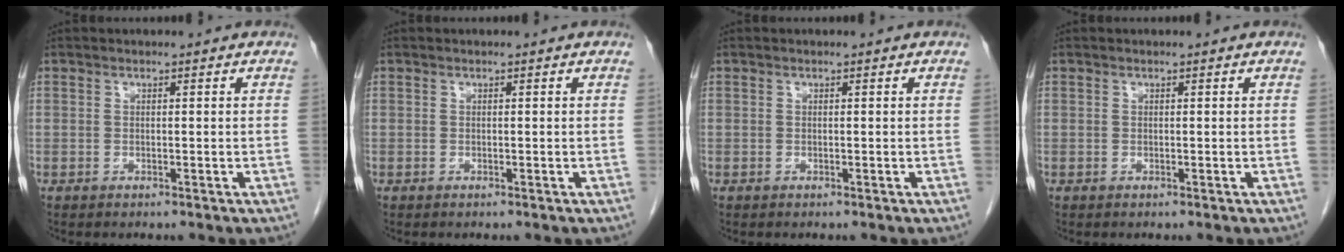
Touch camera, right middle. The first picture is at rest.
{"total": 0.0}
{"total": 0.0}
{"total": 0.0}